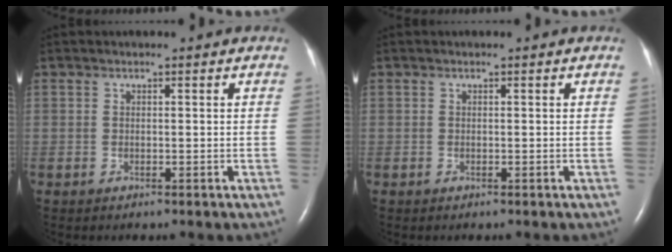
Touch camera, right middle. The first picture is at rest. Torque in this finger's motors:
{"motor_torque": [0.02, 0.12, 0.06, 0.01]}